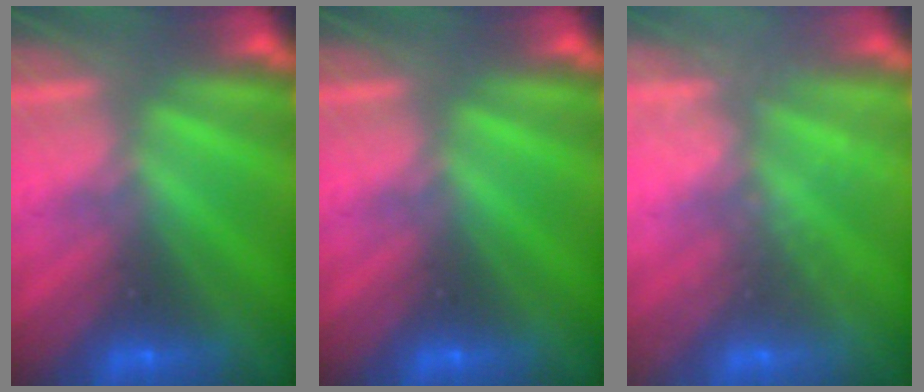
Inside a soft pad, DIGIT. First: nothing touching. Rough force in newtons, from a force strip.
{"total": 0.0}
{"total": 2.0}